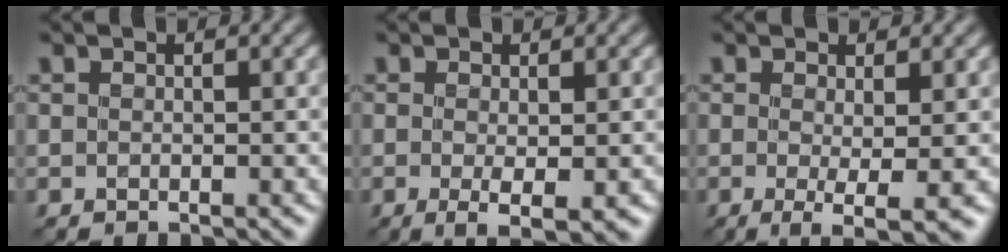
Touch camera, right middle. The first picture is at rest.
{"total": 2.8, "force": [-0.5, 0.7, 2.6], "torque": [-0.050, -0.007, -0.008]}
{"total": 3.6, "force": [-0.4, 0.8, 3.5], "torque": [-0.066, -0.012, -0.007]}